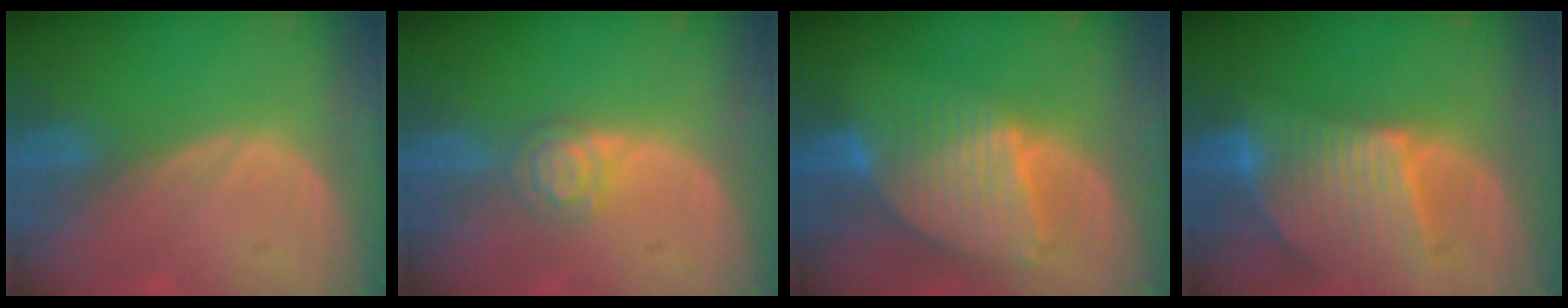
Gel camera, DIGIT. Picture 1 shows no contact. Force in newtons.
{"total": 3.8, "press": 3.7, "slide": 0.9}
{"total": 8.4, "press": 7.4, "slide": 4.1}
{"total": 9.4, "press": 8.2, "slide": 4.6}